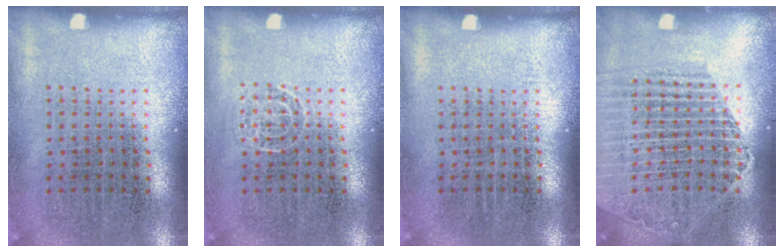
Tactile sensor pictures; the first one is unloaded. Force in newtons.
{"total": 0.9, "press": 0.9, "slide": 0.2}
{"total": 0.0}
{"total": 1.9, "press": 1.8, "slide": 0.7}